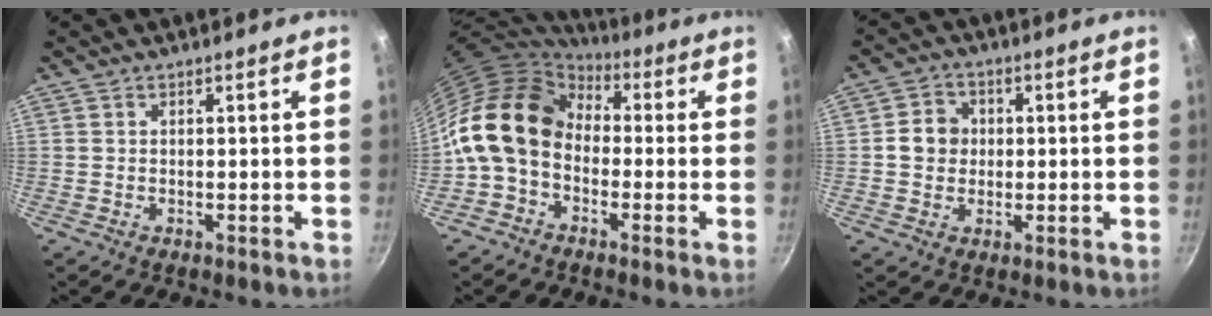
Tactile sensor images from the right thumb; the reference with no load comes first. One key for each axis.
{"total": 15.6, "fx": 0.2, "fy": 12.0, "fz": 10.0, "tx": -0.171, "ty": 0.038, "tz": -0.018}
{"total": 5.5, "fx": 0.3, "fy": 5.0, "fz": 2.4, "tx": -0.014, "ty": 0.008, "tz": -0.006}